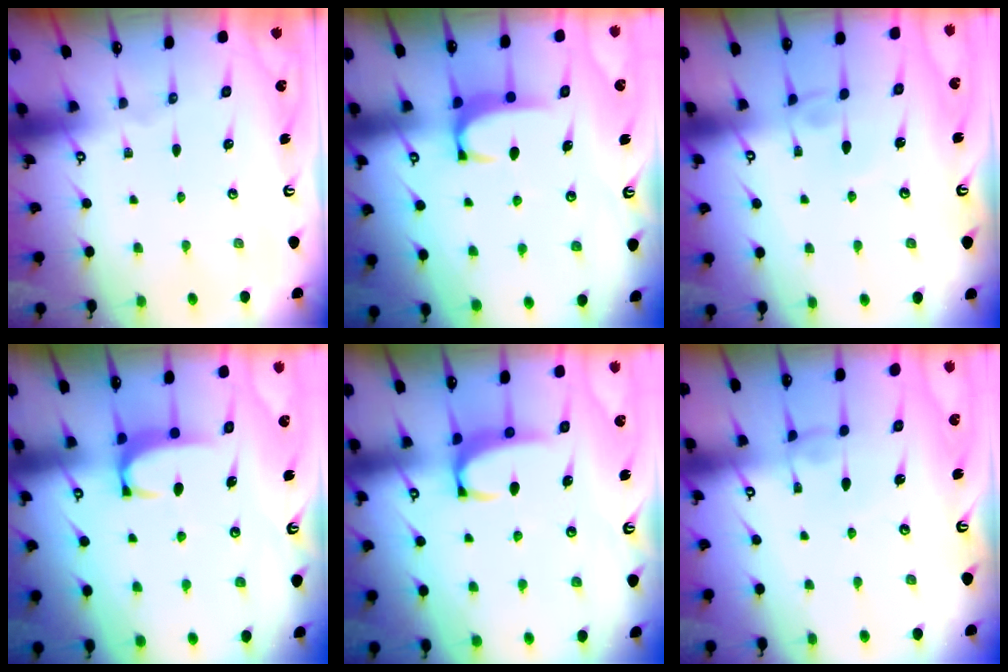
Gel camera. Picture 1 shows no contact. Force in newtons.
{"total": 1.9, "press": 1.9, "slide": 0.5}
{"total": 3.8, "press": 3.8, "slide": 0.2}
{"total": 1.7, "press": 1.6, "slide": 0.5}
{"total": 2.3, "press": 2.2, "slide": 0.6}
{"total": 1.0, "press": 0.7, "slide": 0.7}